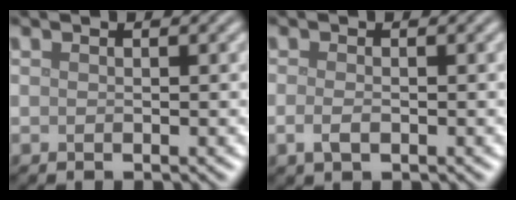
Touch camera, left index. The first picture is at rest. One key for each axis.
{"total": 1.5, "fx": -0.4, "fy": 0.7, "fz": 1.2, "tx": -0.028, "ty": -0.005, "tz": -0.009}